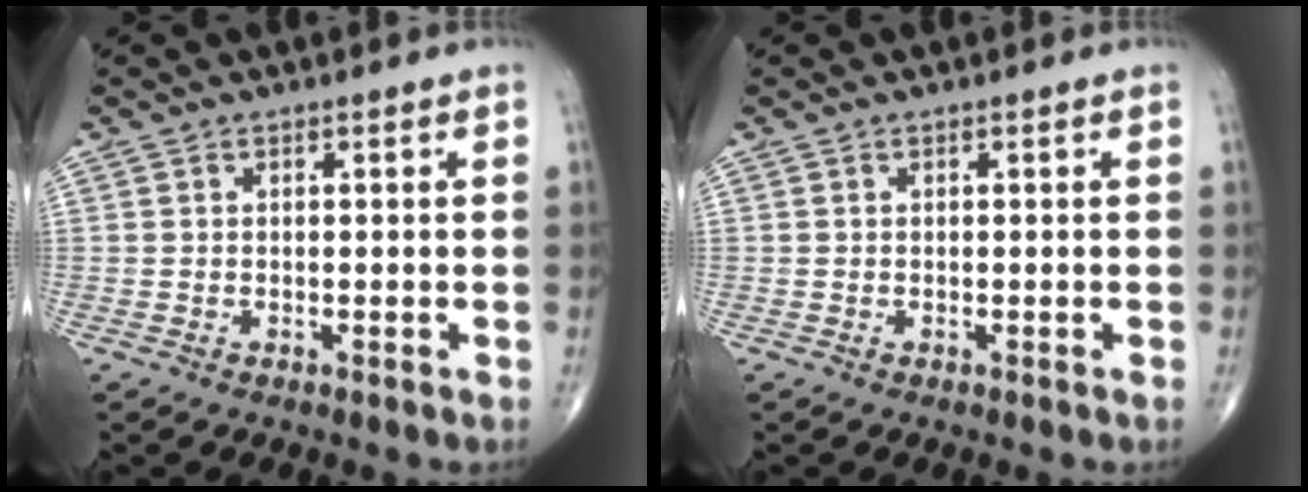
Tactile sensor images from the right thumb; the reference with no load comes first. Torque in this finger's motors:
{"motor_torque": [-0.24, 0.24, -0.22, 0.03, 0.00]}